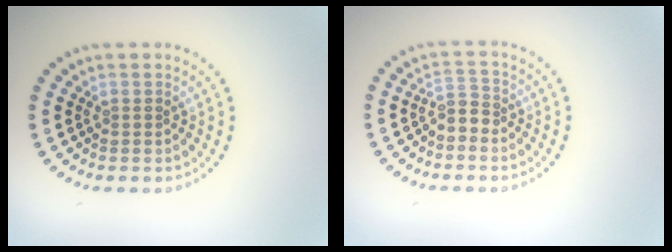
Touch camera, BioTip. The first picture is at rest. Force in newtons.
{"total": 1.8, "press": 1.4, "slide": 1.0}